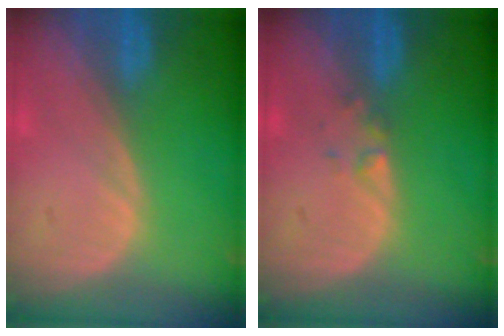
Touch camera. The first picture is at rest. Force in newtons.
{"total": 1.2, "press": 1.2, "slide": 0.1}